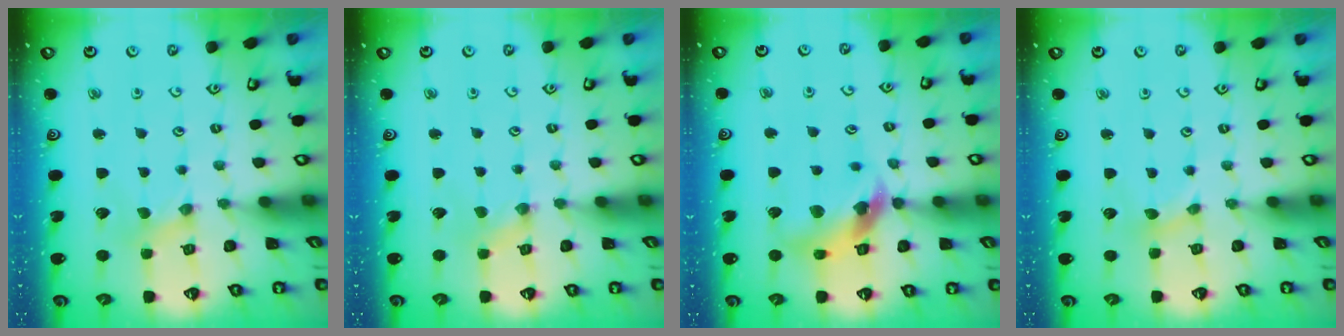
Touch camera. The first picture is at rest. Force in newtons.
{"total": 0.6, "press": 0.6, "slide": 0.2}
{"total": 12.0, "press": 11.9, "slide": 1.7}
{"total": 0.9, "press": 0.9, "slide": 0.2}